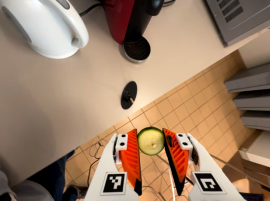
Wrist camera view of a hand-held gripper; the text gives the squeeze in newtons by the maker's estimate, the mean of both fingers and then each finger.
{"total": 8.4, "left": 8.1, "right": 8.6}